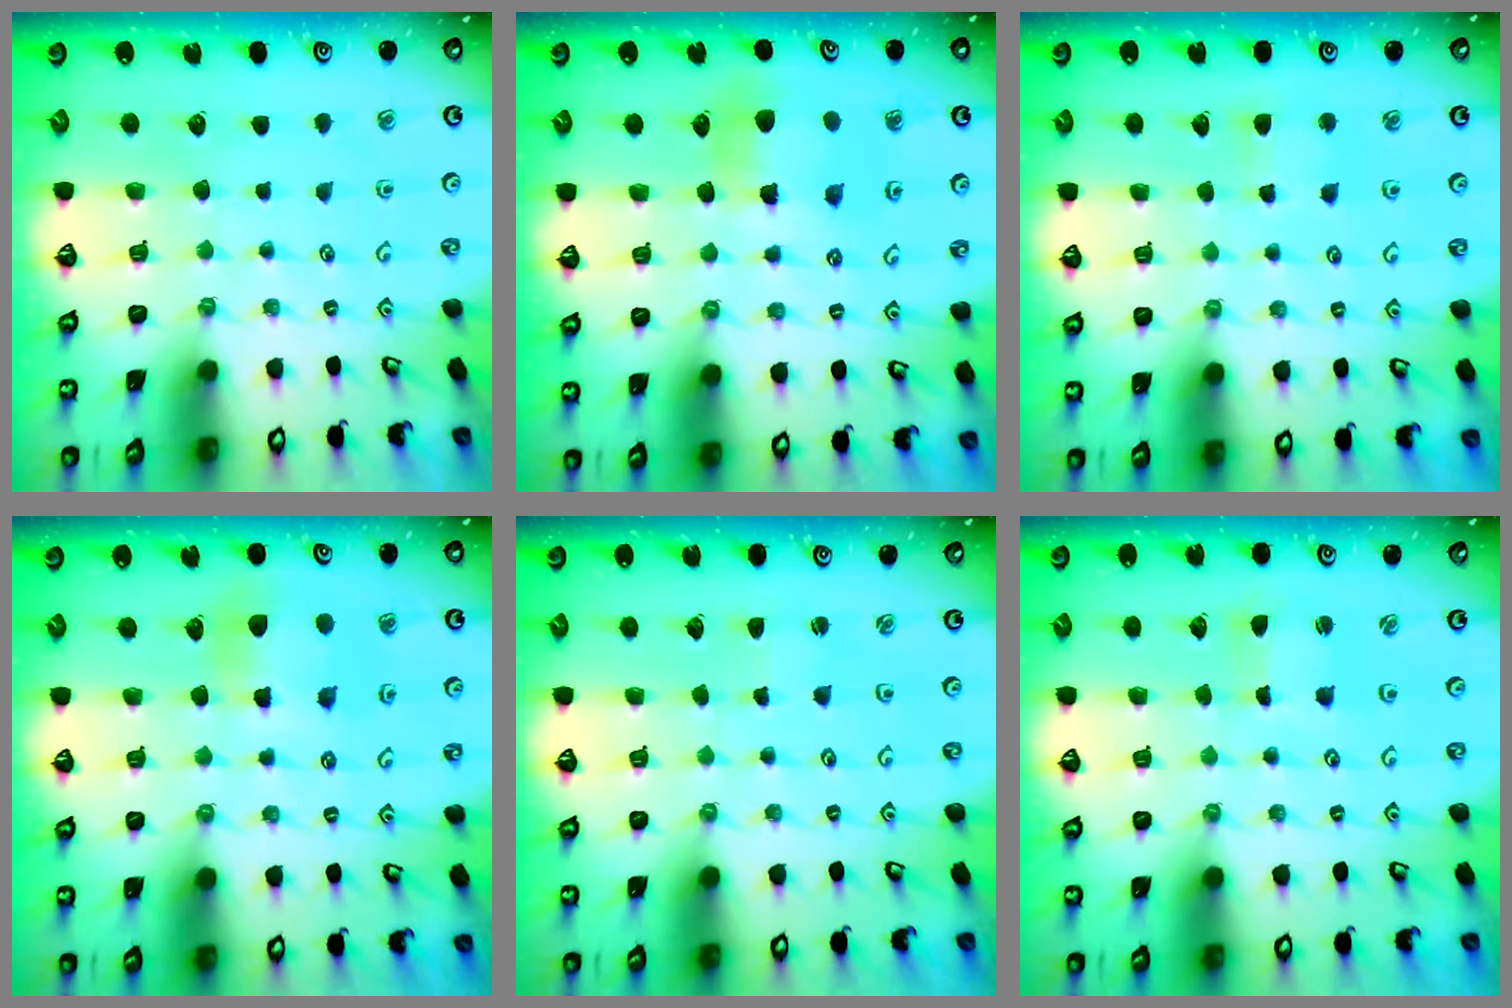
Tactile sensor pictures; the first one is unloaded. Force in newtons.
{"total": 6.9, "press": 6.9, "slide": 0.4}
{"total": 3.1, "press": 3.1, "slide": 0.4}
{"total": 6.1, "press": 6.1, "slide": 0.6}
{"total": 1.5, "press": 1.5, "slide": 0.1}
{"total": 0.8, "press": 0.8, "slide": 0.2}